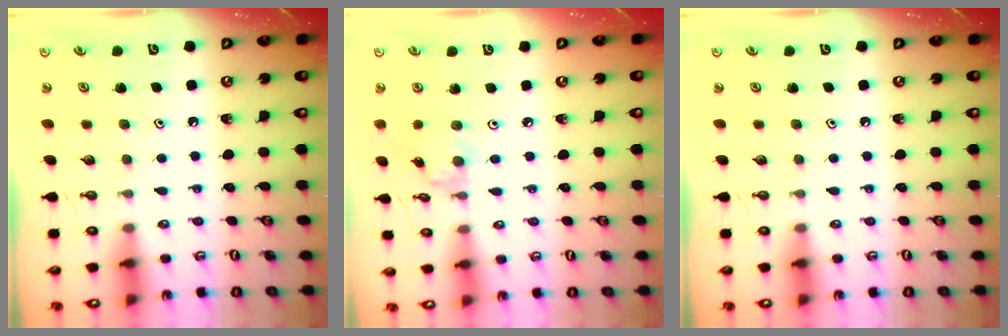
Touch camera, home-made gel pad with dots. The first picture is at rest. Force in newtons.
{"total": 1.8, "press": 1.7, "slide": 0.1}
{"total": 0.0}